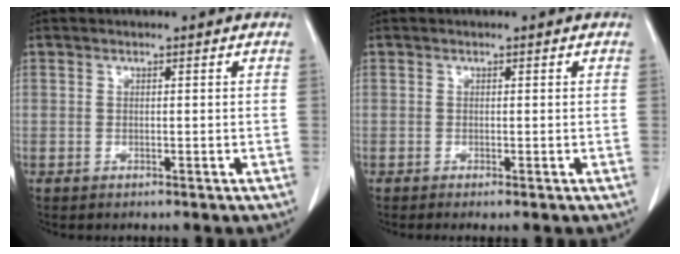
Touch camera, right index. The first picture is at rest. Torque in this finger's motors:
{"motor_torque": [-0.13, 0.17, 0.08, 0.01]}